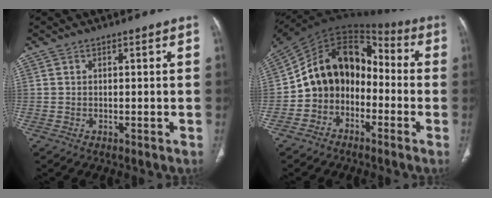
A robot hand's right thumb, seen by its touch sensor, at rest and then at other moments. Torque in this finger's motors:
{"motor_torque": [2.18, 2.19, 0.87, -0.77, 0.18]}